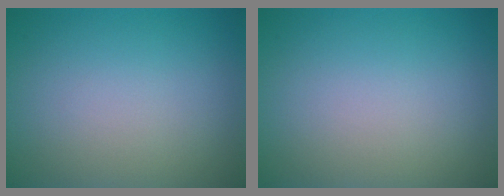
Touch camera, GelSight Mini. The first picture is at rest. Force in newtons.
{"total": 0.0}